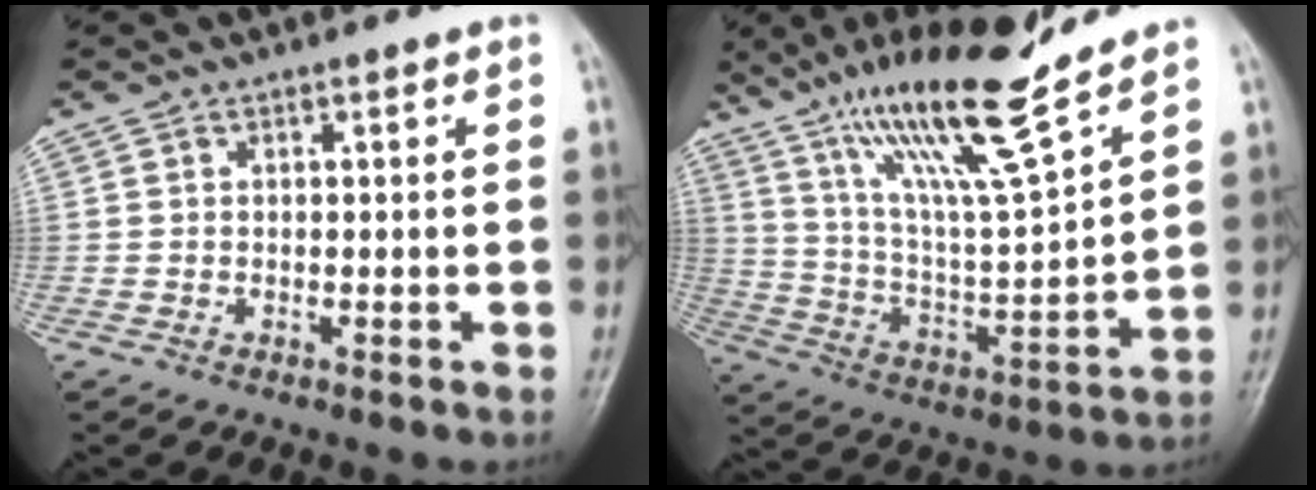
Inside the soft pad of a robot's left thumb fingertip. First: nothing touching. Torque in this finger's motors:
{"motor_torque": [0.25, 0.19, 1.46, -1.31, 0.31]}